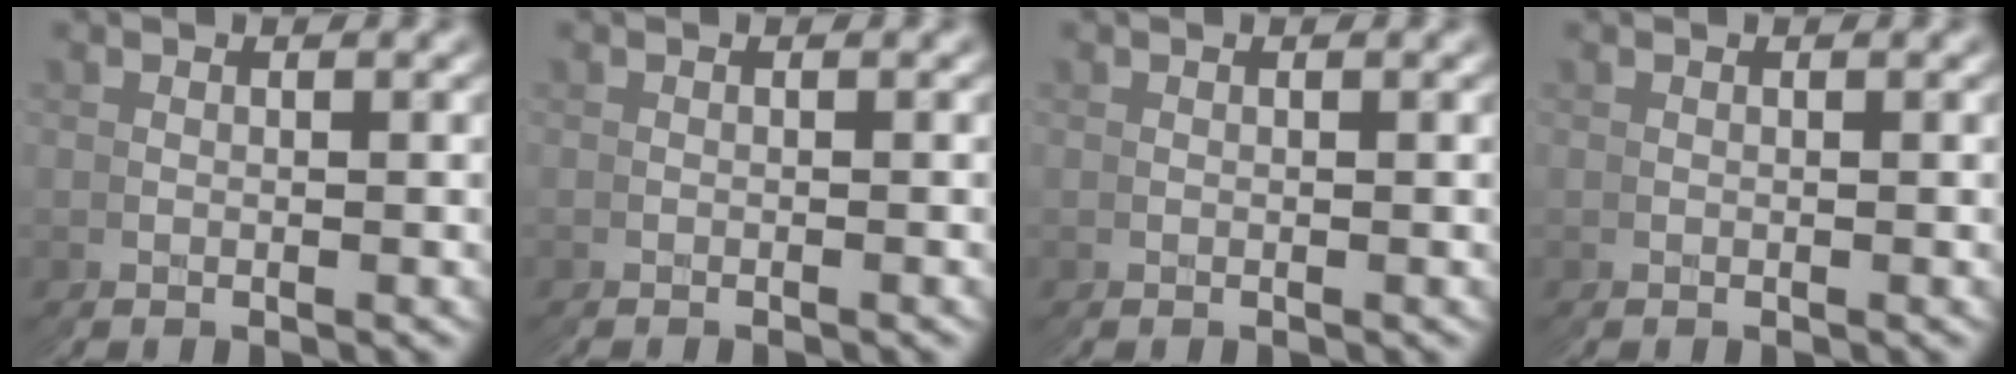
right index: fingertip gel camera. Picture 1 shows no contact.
{"total": 0.7, "force": [-0.3, -0.6, -0.3], "torque": [0.003, 0.004, -0.007]}
{"total": 0.0}
{"total": 0.0}